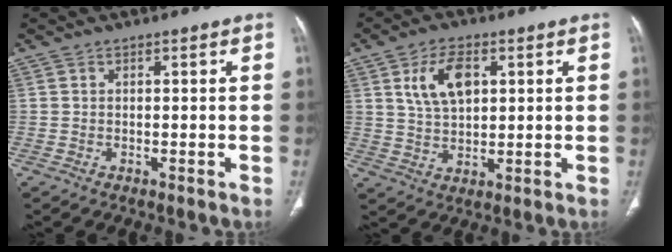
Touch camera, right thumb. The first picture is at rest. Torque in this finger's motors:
{"motor_torque": [-0.90, 1.14, 0.85, 0.25, 0.08]}